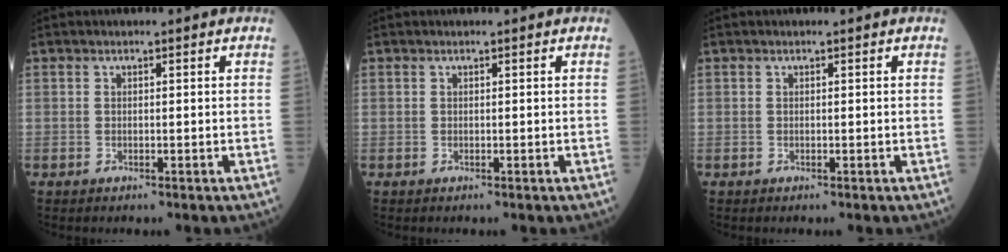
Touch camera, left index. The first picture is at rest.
{"total": 0.0}
{"total": 0.0}